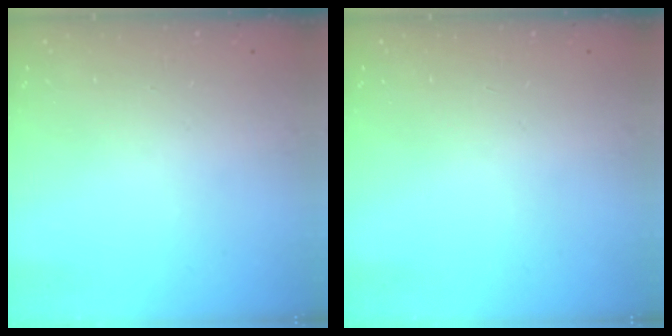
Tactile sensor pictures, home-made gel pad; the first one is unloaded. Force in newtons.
{"total": 0.0}